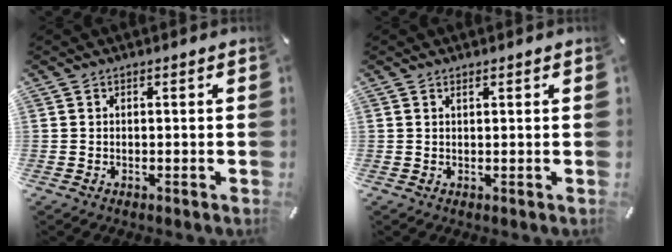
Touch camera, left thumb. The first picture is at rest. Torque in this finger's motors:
{"motor_torque": [0.19, 0.14, 0.05, -0.02, -0.01]}